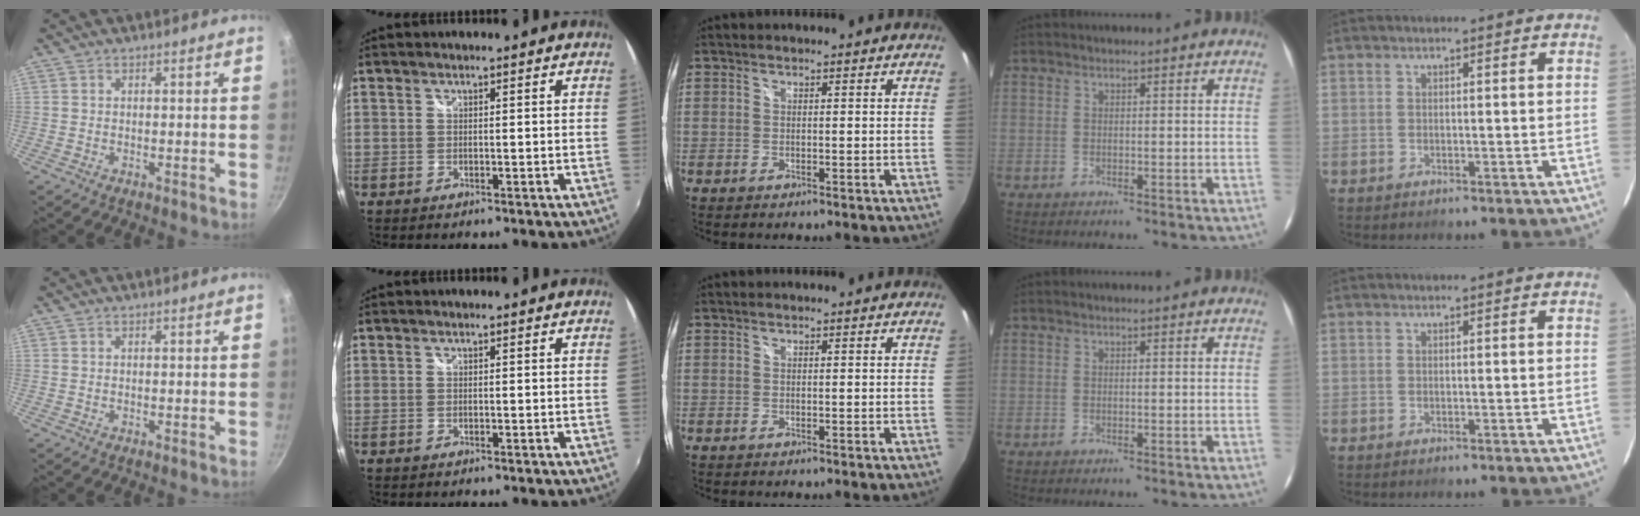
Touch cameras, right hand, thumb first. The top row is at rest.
{}